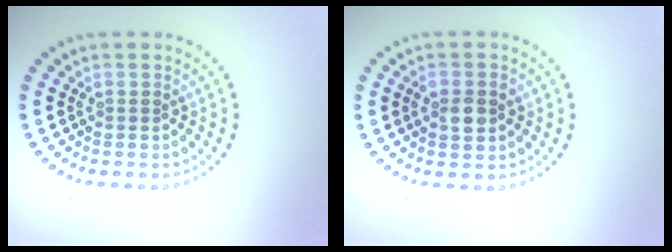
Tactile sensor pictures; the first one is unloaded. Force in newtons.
{"total": 2.5, "press": 2.5, "slide": 0.1}